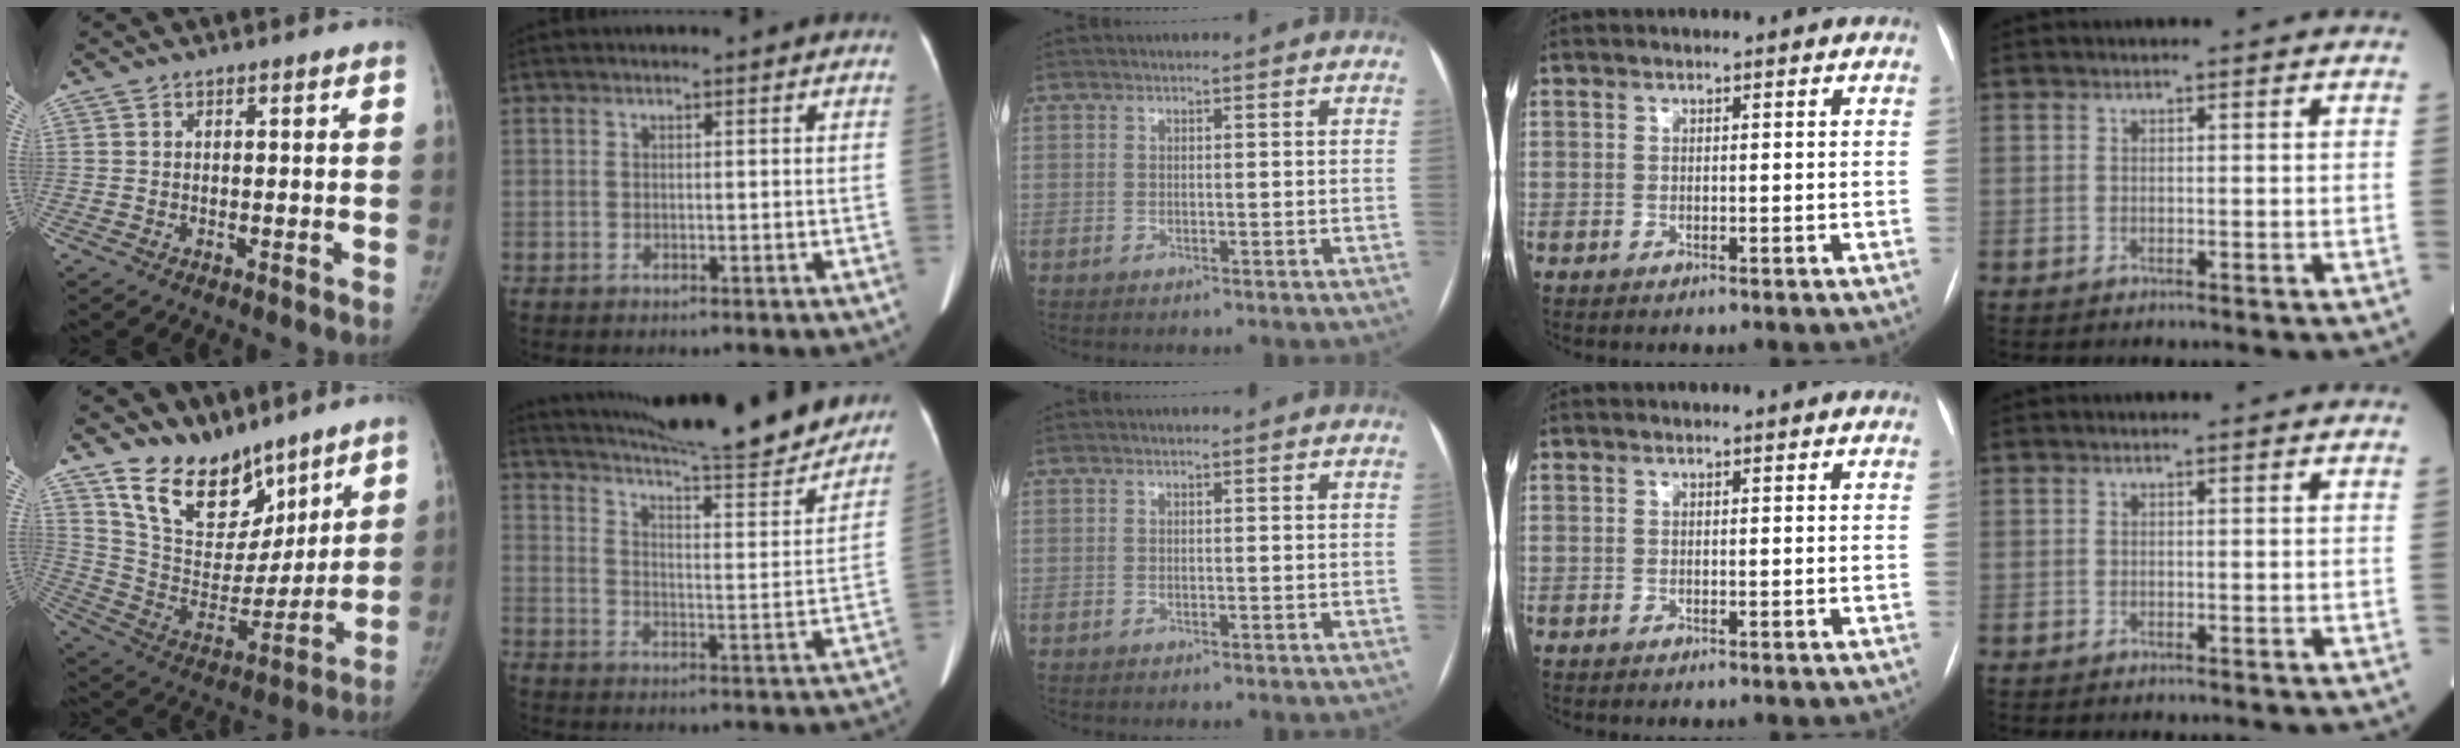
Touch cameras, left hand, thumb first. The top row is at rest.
{"thumb": {"total": 18.3, "force": [14.0, 9.7, 6.8], "torque": [-0.064, -0.087, 0.255]}, "index": {"total": 24.1, "force": [21.9, 1.1, 9.9], "torque": [-0.162, -0.059, 0.292]}}